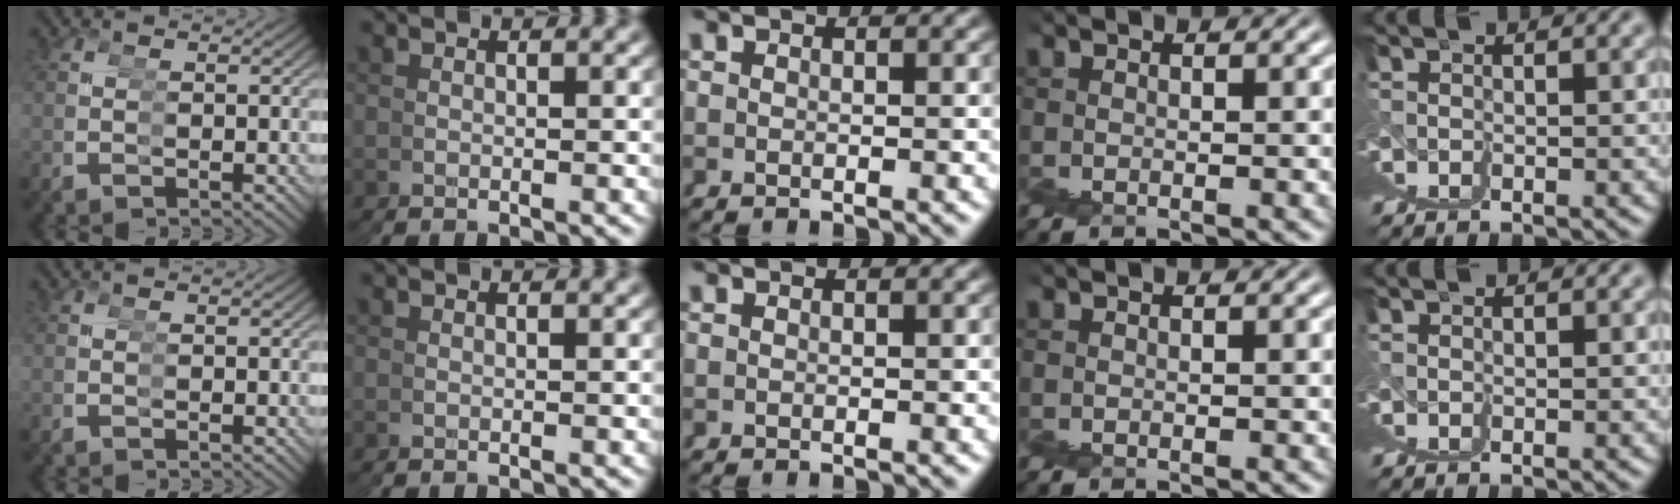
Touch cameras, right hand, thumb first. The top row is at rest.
{}